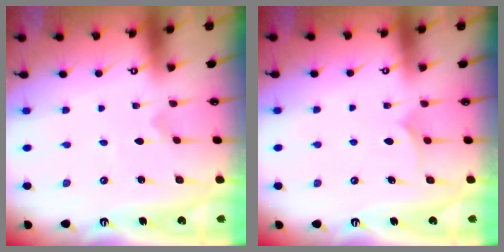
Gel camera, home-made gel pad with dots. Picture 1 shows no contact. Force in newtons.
{"total": 6.9, "press": 6.9, "slide": 0.3}